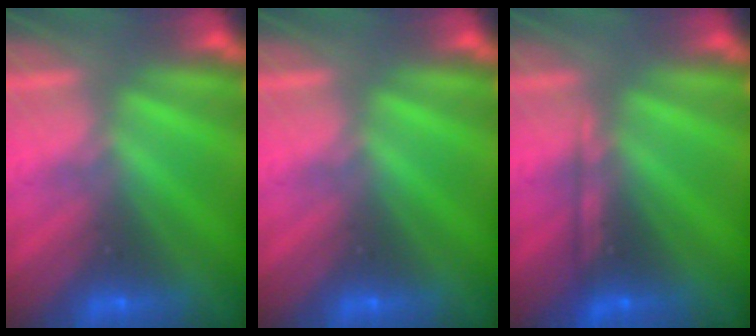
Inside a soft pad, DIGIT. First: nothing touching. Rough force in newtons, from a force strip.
{"total": 0.0}
{"total": 2.1}